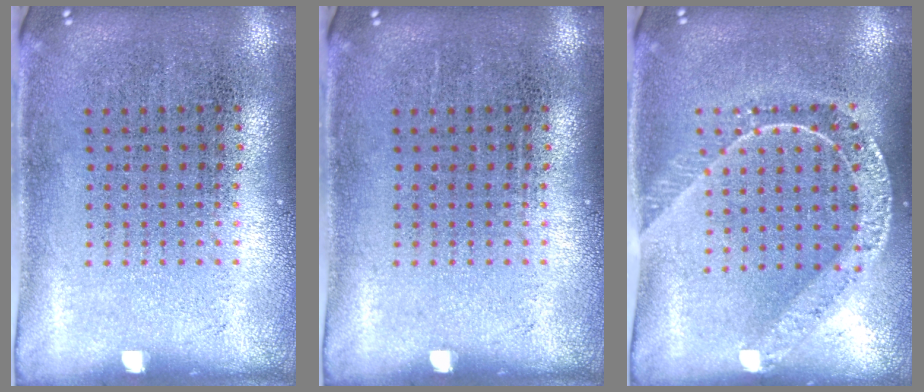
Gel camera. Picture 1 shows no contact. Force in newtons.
{"total": 0.0}
{"total": 1.7, "press": 1.5, "slide": 0.8}